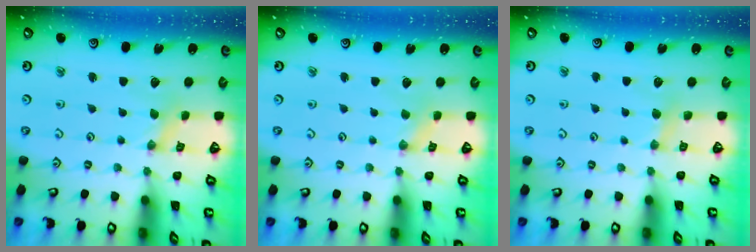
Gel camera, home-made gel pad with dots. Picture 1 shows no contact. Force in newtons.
{"total": 0.5, "press": 0.5, "slide": 0.1}
{"total": 3.4, "press": 3.3, "slide": 0.5}